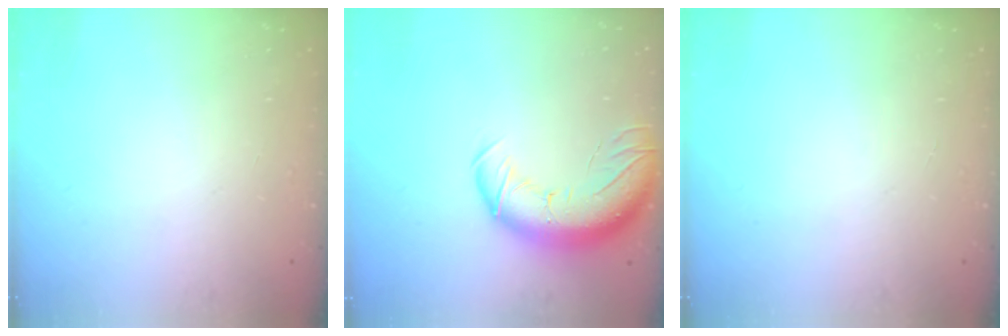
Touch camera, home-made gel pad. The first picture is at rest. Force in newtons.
{"total": 15.2, "press": 14.7, "slide": 3.6}
{"total": 0.0}